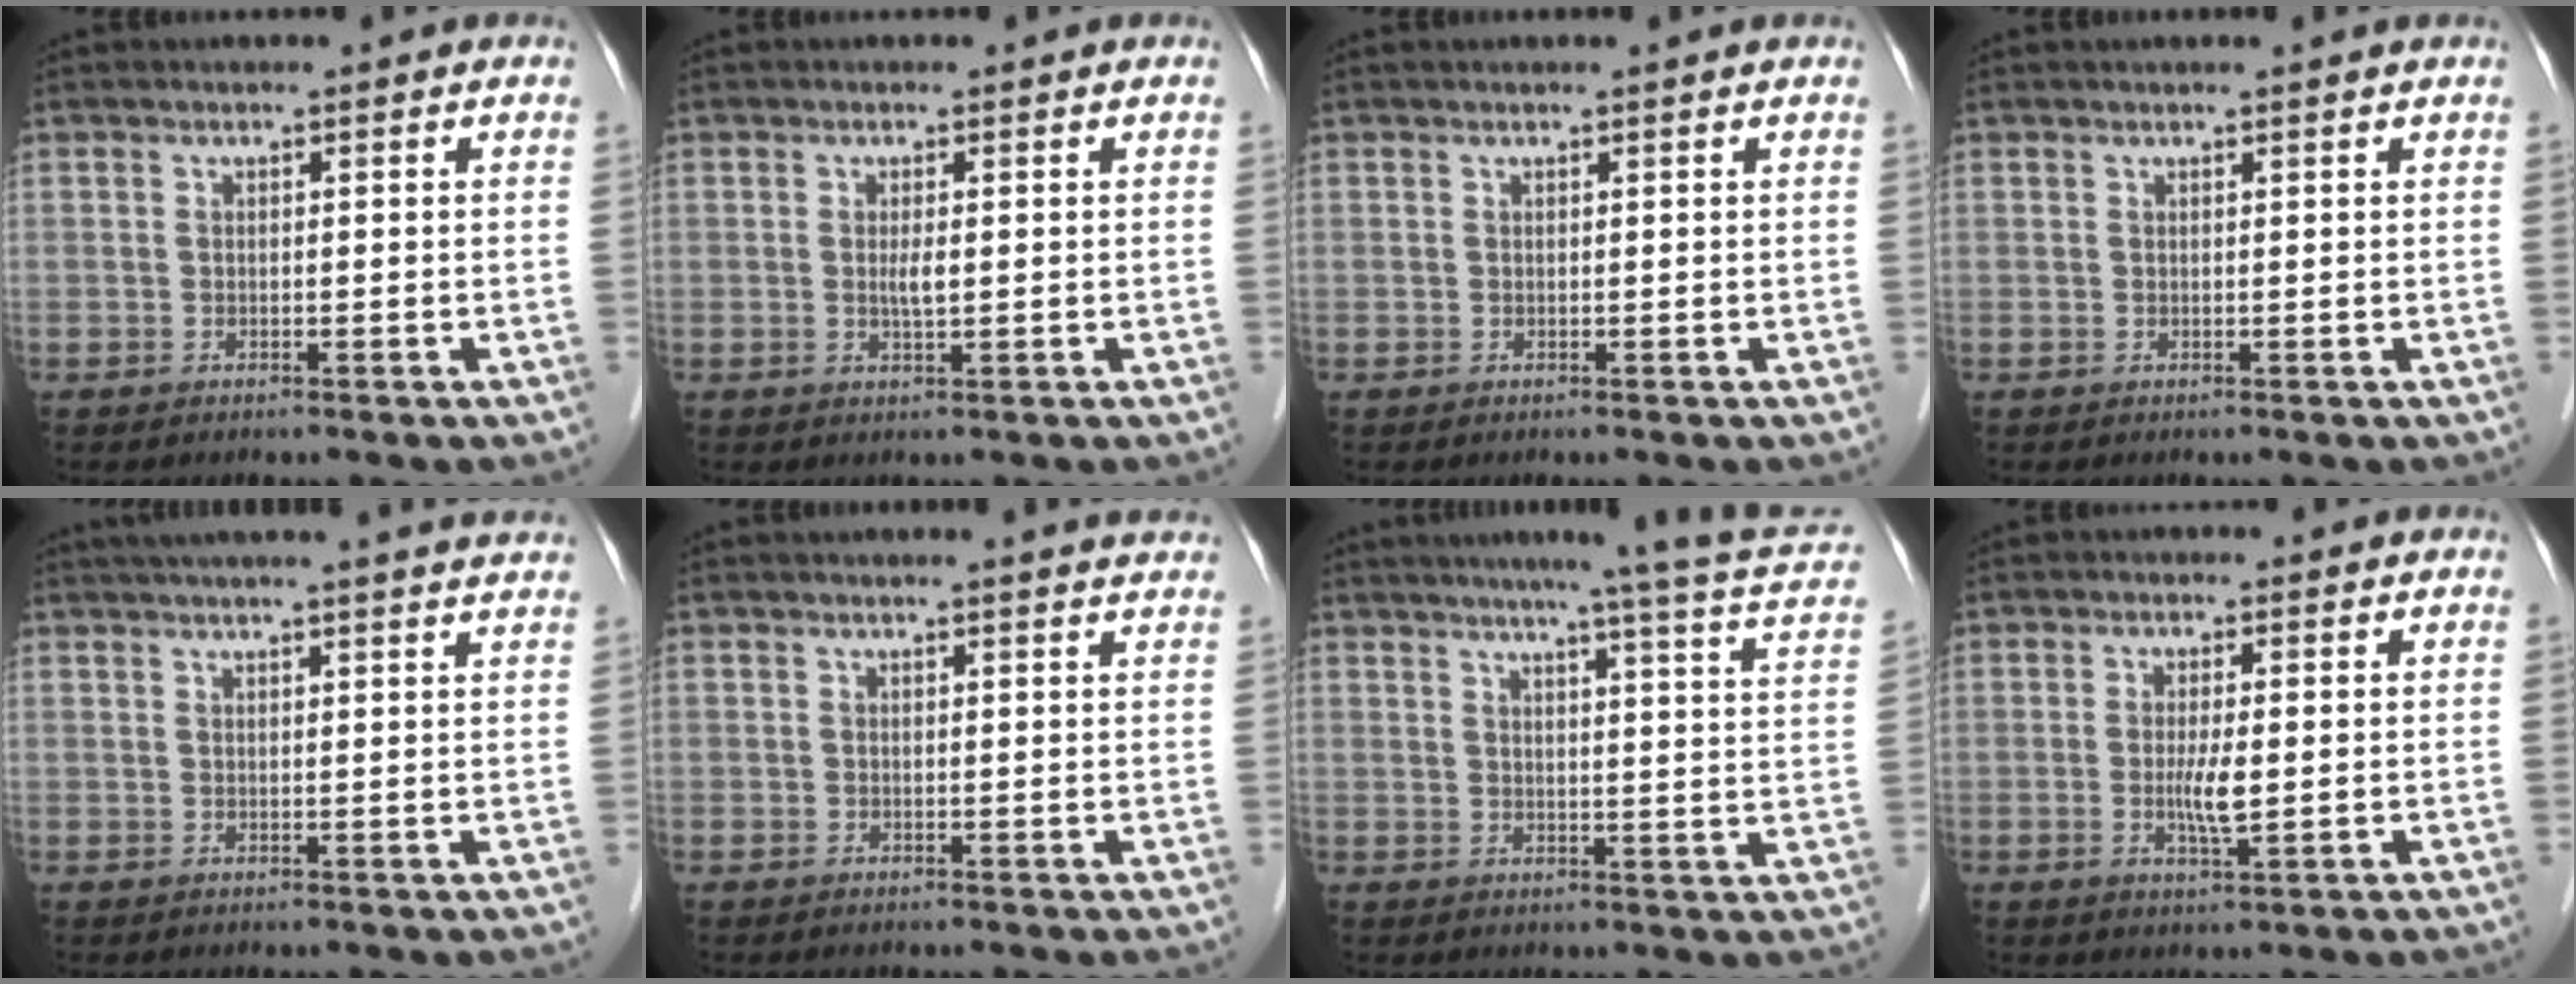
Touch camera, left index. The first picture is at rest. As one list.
[{"total": 1.7, "force": [0.2, 0.2, 1.7], "torque": [-0.035, -0.001, 0.003]}, {"total": 0.8, "force": [0.8, -0.1, 0.3], "torque": [-0.010, 0.008, 0.012]}, {"total": 1.4, "force": [1.3, -0.2, 0.6], "torque": [-0.013, 0.008, 0.019]}, {"total": 15.9, "force": [14.2, 0.1, 7.2], "torque": [-0.114, 0.022, 0.177]}, {"total": 5.2, "force": [4.9, 0.1, 1.8], "torque": [-0.024, 0.006, 0.042]}, {"total": 18.5, "force": [15.8, 0.0, 9.6], "torque": [-0.131, -0.024, 0.176]}, {"total": 3.7, "force": [-0.2, 0.6, 3.6], "torque": [-0.071, -0.005, -0.002]}]